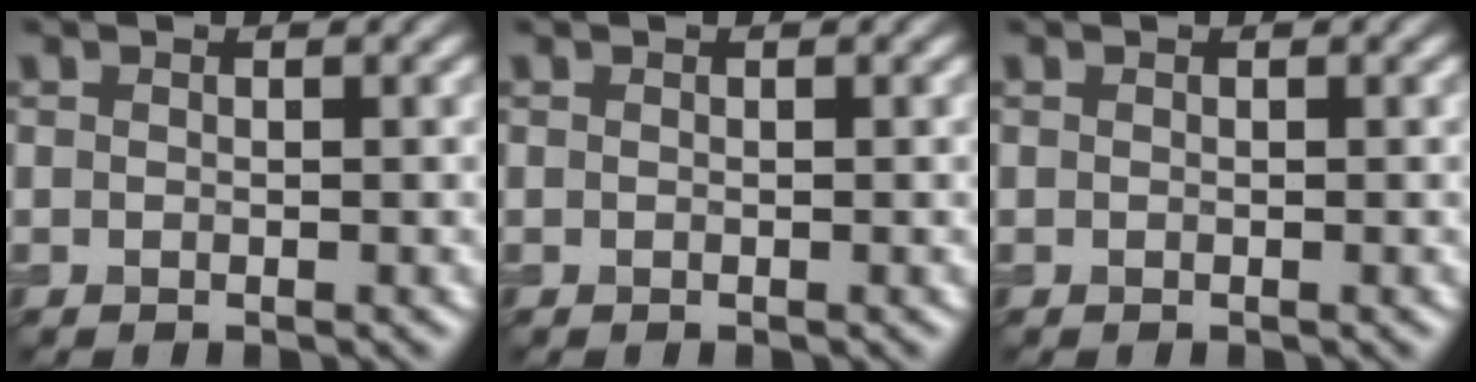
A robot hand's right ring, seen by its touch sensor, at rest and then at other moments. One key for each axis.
{"total": 0.0}
{"total": 0.0}